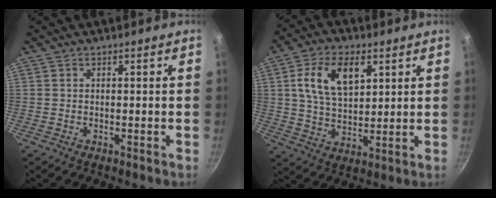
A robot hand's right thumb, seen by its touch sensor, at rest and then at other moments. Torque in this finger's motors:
{"motor_torque": [0.16, 0.27, 0.13, -0.09, 0.32]}